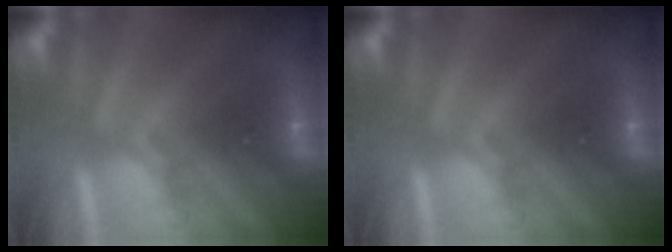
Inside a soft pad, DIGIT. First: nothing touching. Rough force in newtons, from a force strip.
{"total": 0.0}